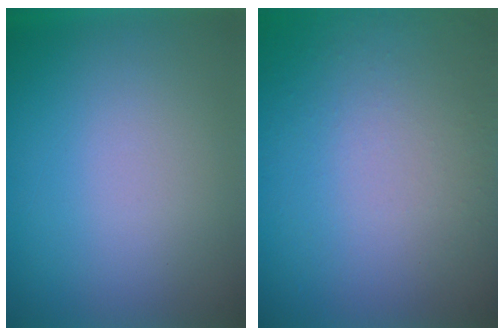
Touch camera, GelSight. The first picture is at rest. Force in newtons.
{"total": 9.5}